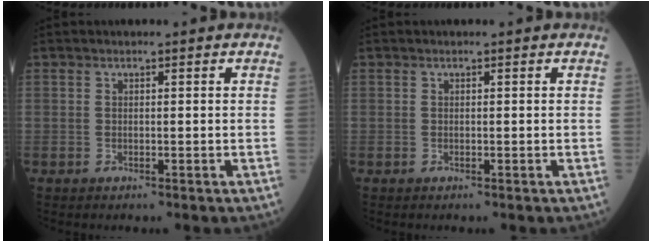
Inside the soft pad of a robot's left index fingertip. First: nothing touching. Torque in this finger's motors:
{"motor_torque": [0.10, 0.05, -0.01, 0.00]}